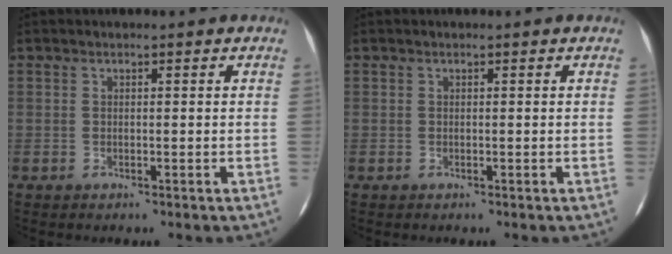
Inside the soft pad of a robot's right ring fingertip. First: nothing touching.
{"total": 0.0}